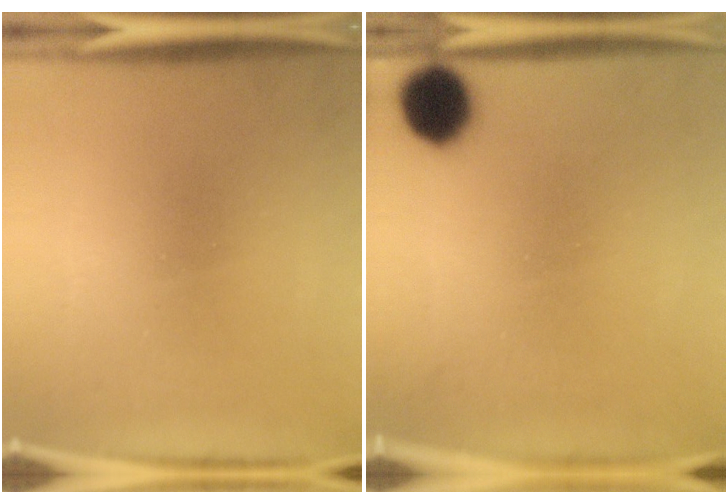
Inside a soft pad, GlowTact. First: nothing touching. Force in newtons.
{"total": 4.1}